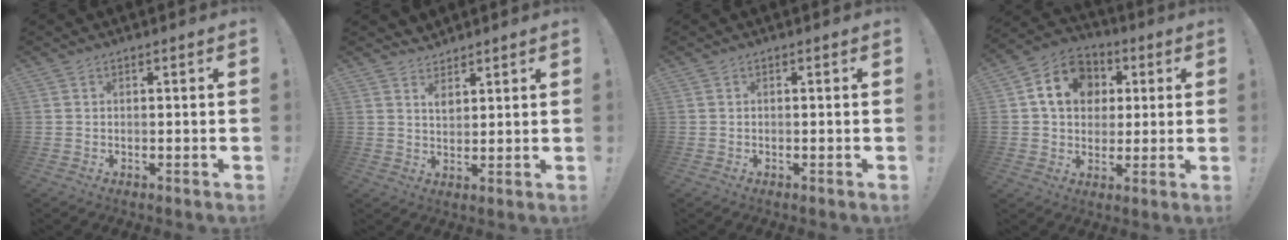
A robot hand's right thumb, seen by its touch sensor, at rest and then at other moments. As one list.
[{"total": 3.8, "force": [2.7, 2.2, 1.2], "torque": [-0.012, -0.020, 0.048]}, {"total": 0.0}, {"total": 14.2, "force": [3.6, 11.7, 7.2], "torque": [-0.102, 0.003, 0.074]}]